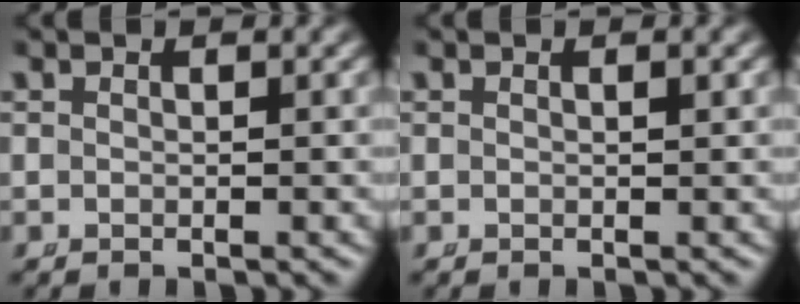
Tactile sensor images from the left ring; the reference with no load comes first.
{"total": 0.0}